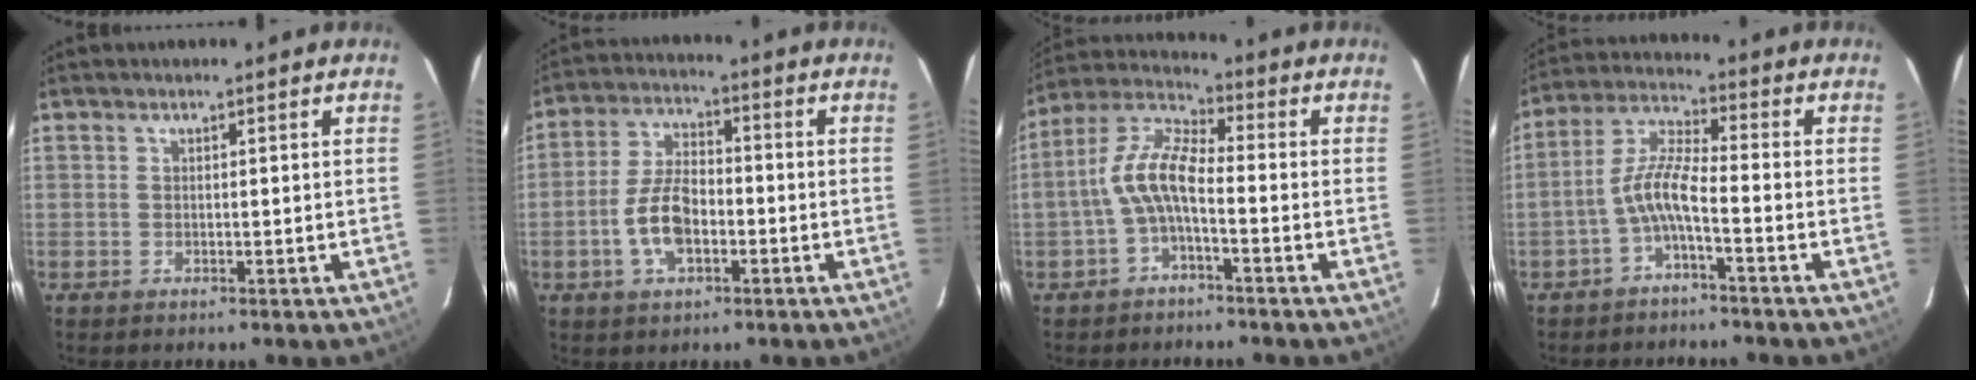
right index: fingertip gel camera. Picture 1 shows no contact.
{"total": 8.7, "force": [-2.8, 4.4, 7.0], "torque": [-0.144, 0.010, -0.048]}
{"total": 8.1, "force": [-2.4, 2.7, 7.3], "torque": [-0.165, 0.019, -0.049]}
{"total": 6.3, "force": [-3.0, 0.8, 5.5], "torque": [-0.132, 0.016, -0.058]}